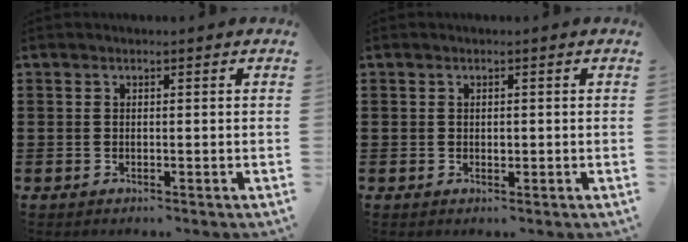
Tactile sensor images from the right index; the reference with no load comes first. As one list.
[{"total": 0.9, "force": [0.1, 0.6, 0.7], "torque": [-0.016, 0.003, 0.002]}]